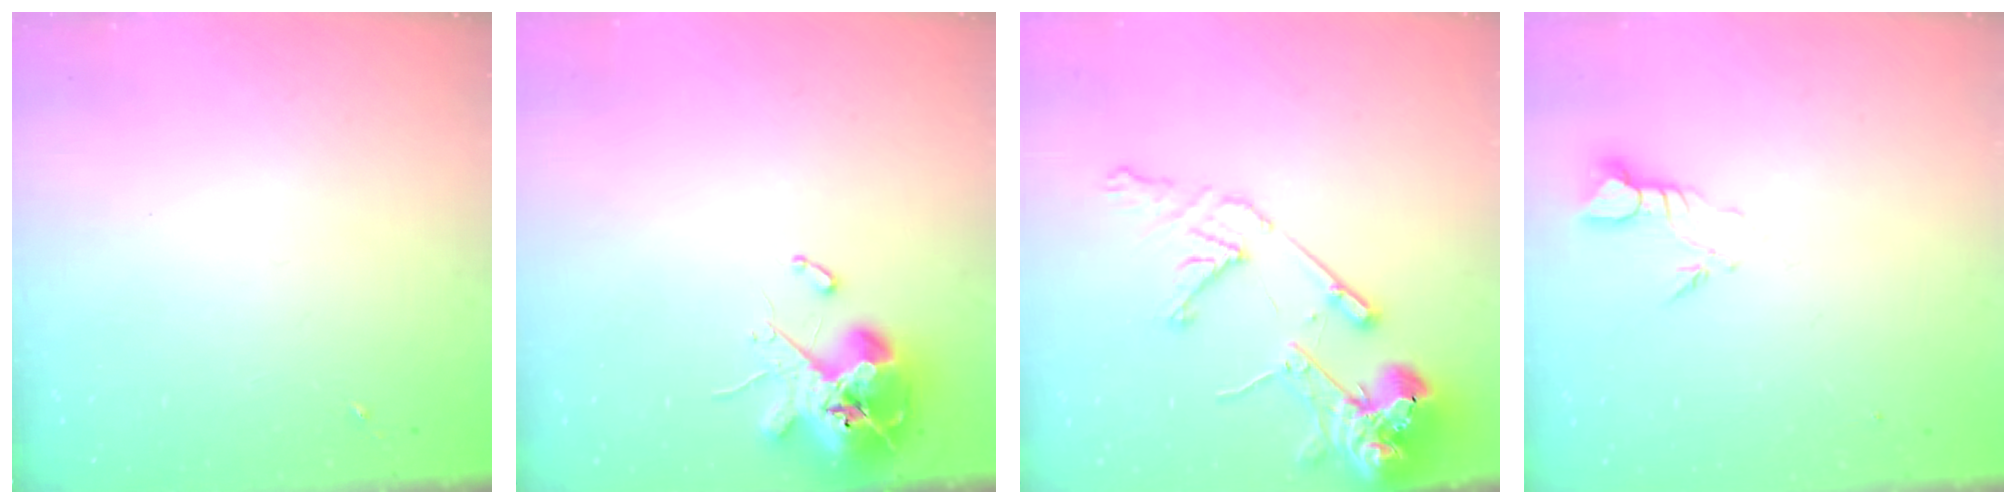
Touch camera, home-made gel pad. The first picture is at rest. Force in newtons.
{"total": 13.9, "press": 13.7, "slide": 2.2}
{"total": 15.7, "press": 15.5, "slide": 2.3}
{"total": 3.7, "press": 3.6, "slide": 0.3}